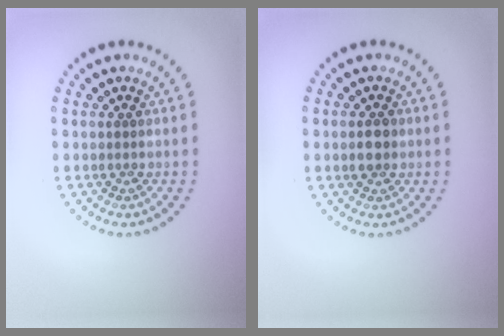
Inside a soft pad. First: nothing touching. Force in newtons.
{"total": 2.1, "press": 2.1, "slide": 0.0}